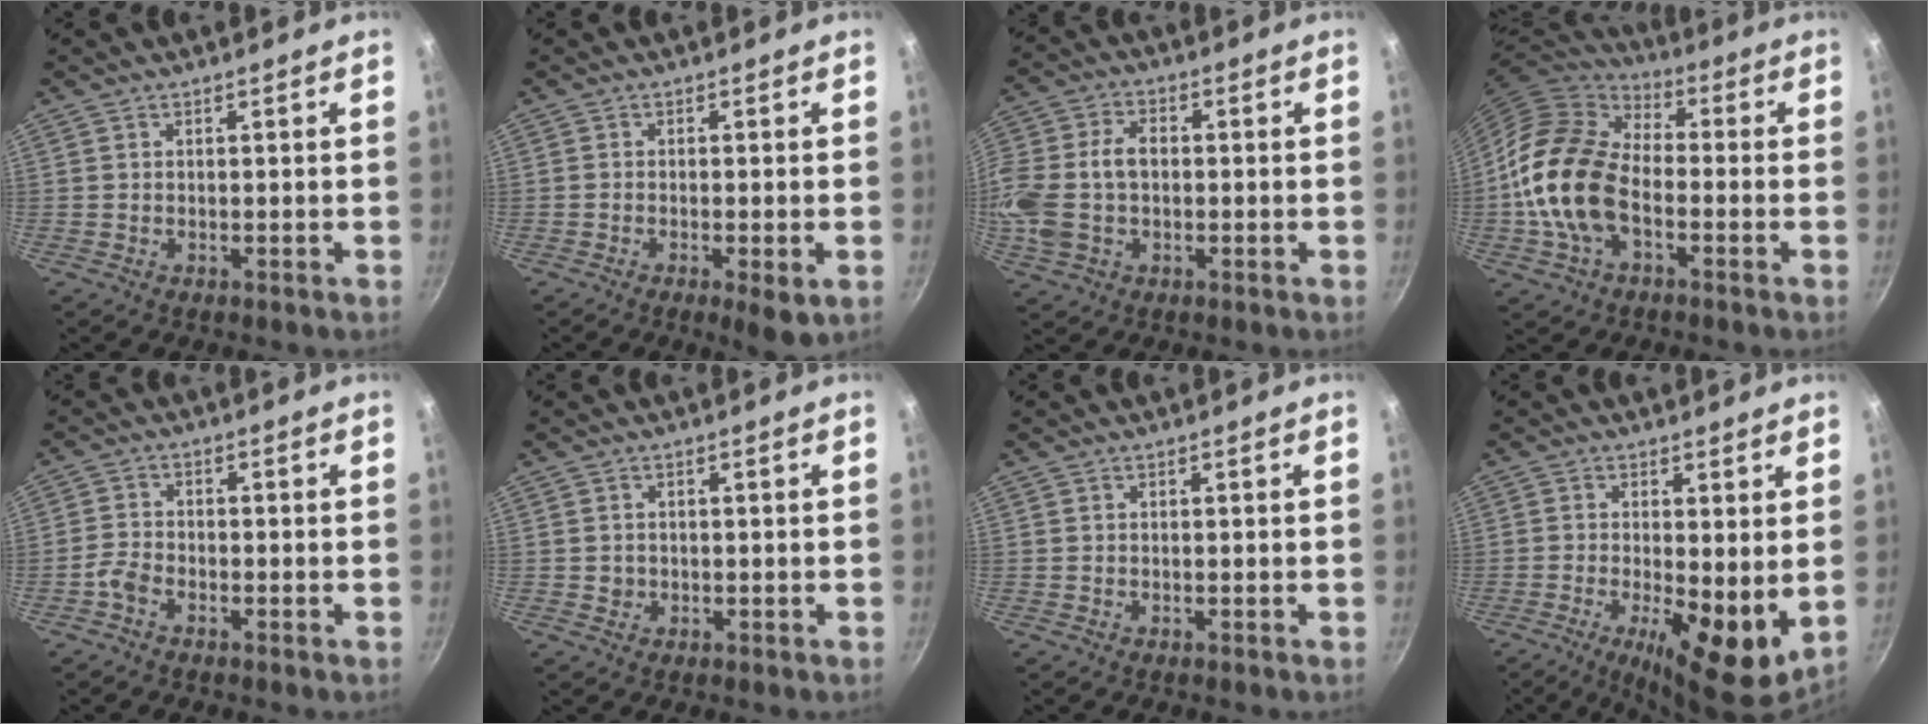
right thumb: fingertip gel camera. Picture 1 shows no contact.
{"total": 4.6, "force": [-1.7, 1.2, 4.1], "torque": [-0.068, -0.002, -0.024]}
{"total": 14.7, "force": [-0.5, 10.2, 10.6], "torque": [-0.227, 0.028, -0.013]}
{"total": 18.0, "force": [-3.6, 11.4, 13.4], "torque": [-0.228, 0.031, -0.083]}
{"total": 2.9, "force": [-2.0, 1.4, 1.4], "torque": [-0.037, 0.019, -0.047]}
{"total": 1.3, "force": [0.0, 1.3, 0.4], "torque": [-0.003, 0.002, 0.001]}
{"total": 0.0}
{"total": 11.5, "force": [-1.2, 3.8, 10.8], "torque": [-0.160, -0.019, -0.012]}